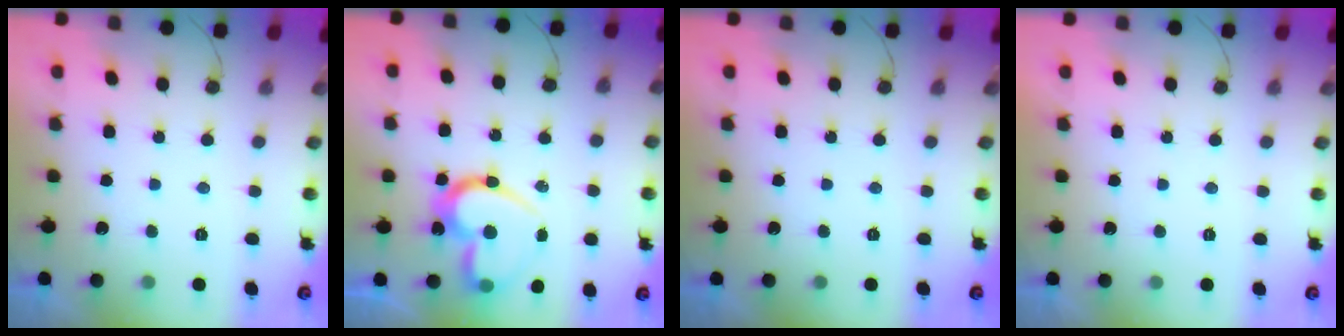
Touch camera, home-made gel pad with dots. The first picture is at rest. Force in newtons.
{"total": 19.3, "press": 19.2, "slide": 1.6}
{"total": 0.0}
{"total": 1.7, "press": 1.7, "slide": 0.1}